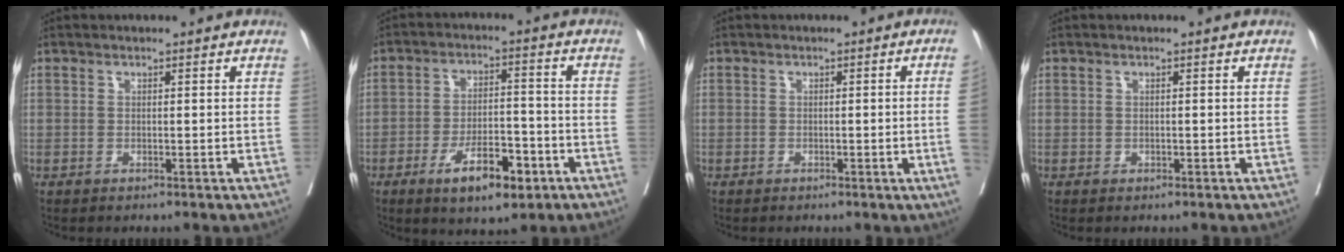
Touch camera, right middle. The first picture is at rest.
{"total": 9.1, "force": [-4.7, 3.5, 6.9], "torque": [-0.117, 0.002, -0.072]}
{"total": 3.3, "force": [-0.5, -1.2, 3.0], "torque": [-0.040, -0.005, -0.005]}
{"total": 0.0}